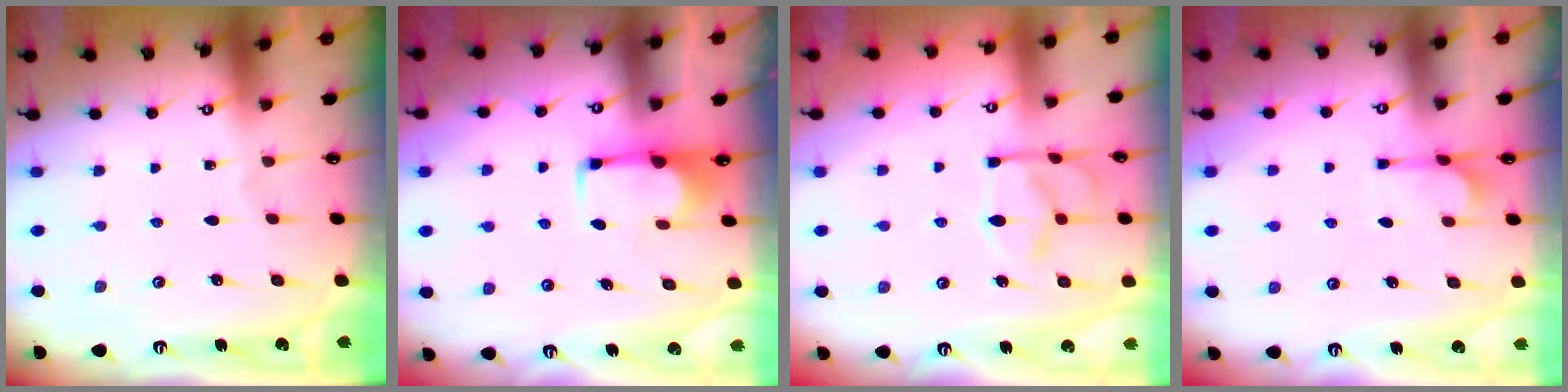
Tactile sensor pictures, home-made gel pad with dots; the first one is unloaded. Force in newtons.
{"total": 1.1, "press": 1.1, "slide": 0.0}
{"total": 8.4, "press": 8.4, "slide": 0.8}
{"total": 1.4, "press": 0.8, "slide": 1.2}